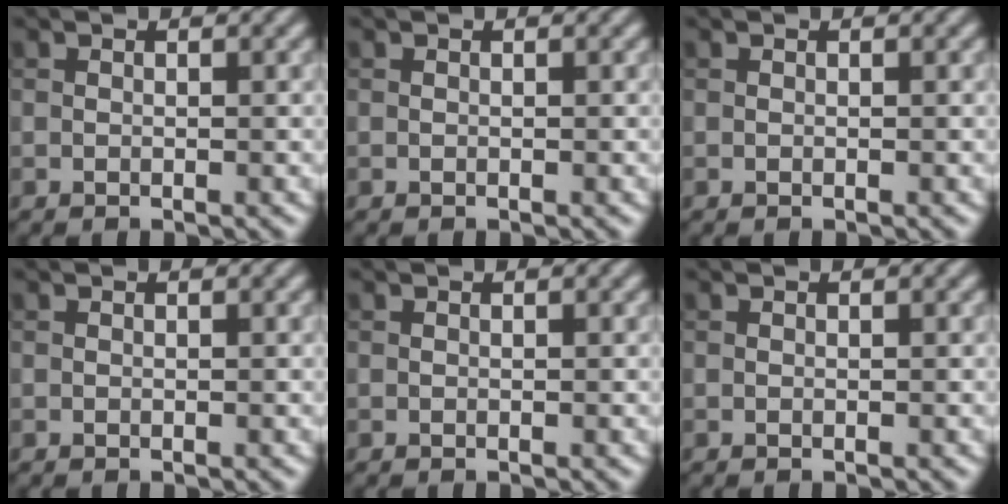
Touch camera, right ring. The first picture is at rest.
{"total": 0.0}
{"total": 0.0}
{"total": 0.0}
{"total": 0.0}
{"total": 0.0}